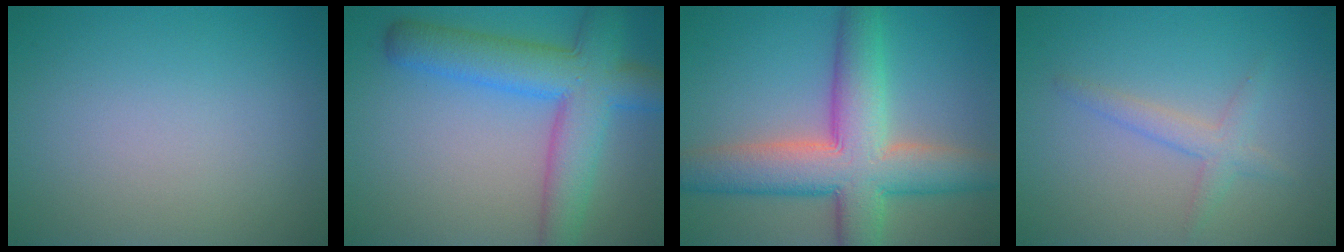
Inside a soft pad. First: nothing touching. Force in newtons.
{"total": 8.0, "press": 8.0, "slide": 0.4}
{"total": 9.9, "press": 9.9, "slide": 0.5}
{"total": 2.0, "press": 2.0, "slide": 0.1}